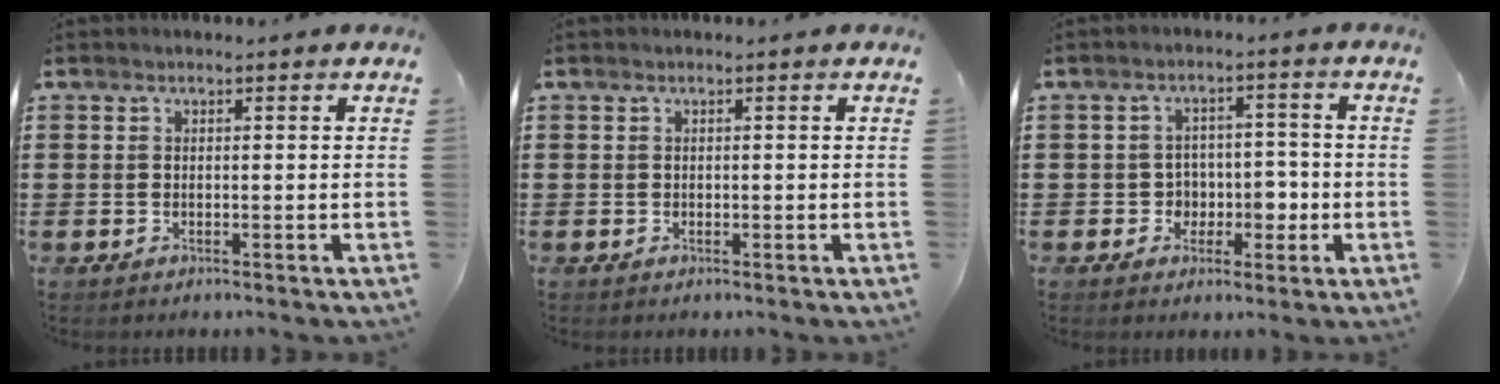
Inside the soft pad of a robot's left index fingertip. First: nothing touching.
{"total": 0.0}
{"total": 4.8, "force": [-1.0, 4.3, 1.8], "torque": [-0.033, 0.002, -0.025]}